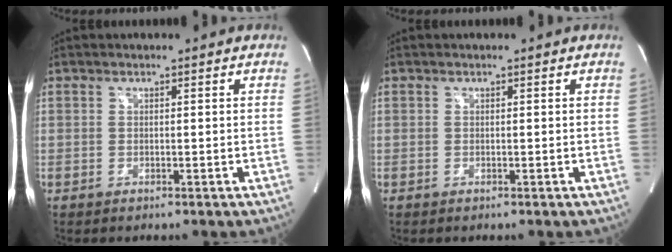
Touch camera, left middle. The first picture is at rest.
{"total": 0.0}